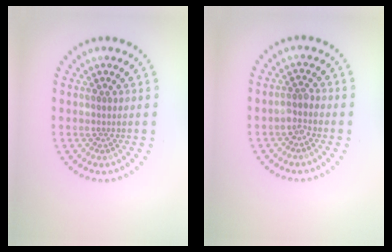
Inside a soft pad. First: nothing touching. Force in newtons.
{"total": 1.3, "press": 1.1, "slide": 0.7}